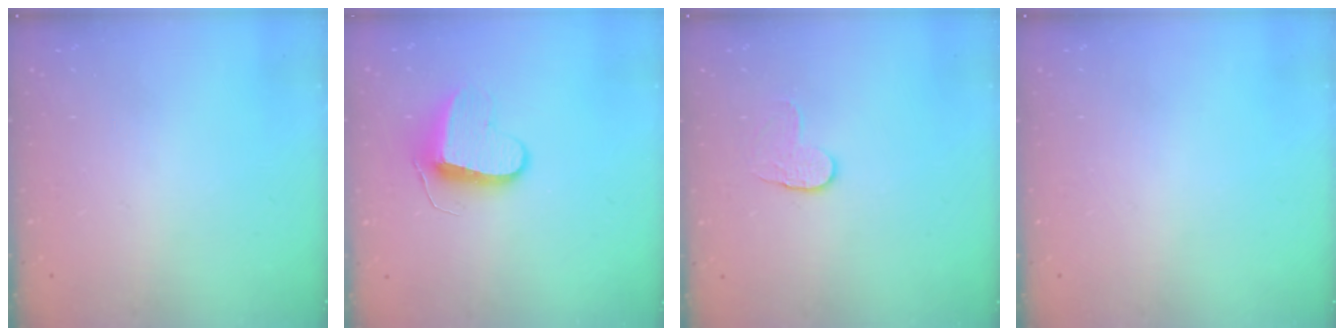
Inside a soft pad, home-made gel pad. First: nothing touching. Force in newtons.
{"total": 9.2, "press": 9.2, "slide": 0.4}
{"total": 4.3, "press": 4.3, "slide": 0.4}
{"total": 0.0}